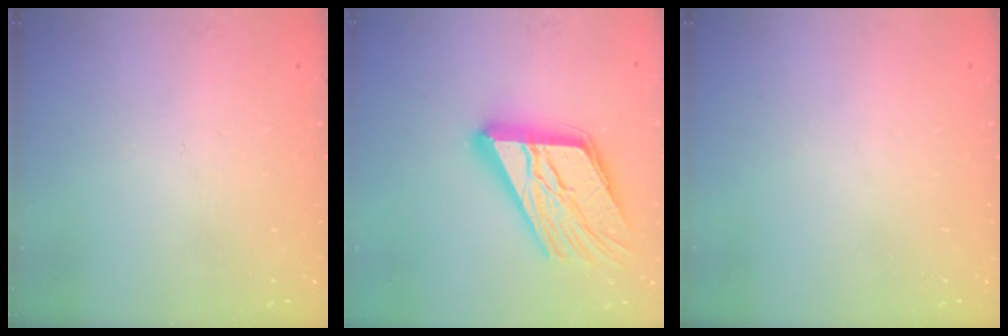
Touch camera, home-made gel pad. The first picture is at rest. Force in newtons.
{"total": 22.9, "press": 22.8, "slide": 2.3}
{"total": 0.0}